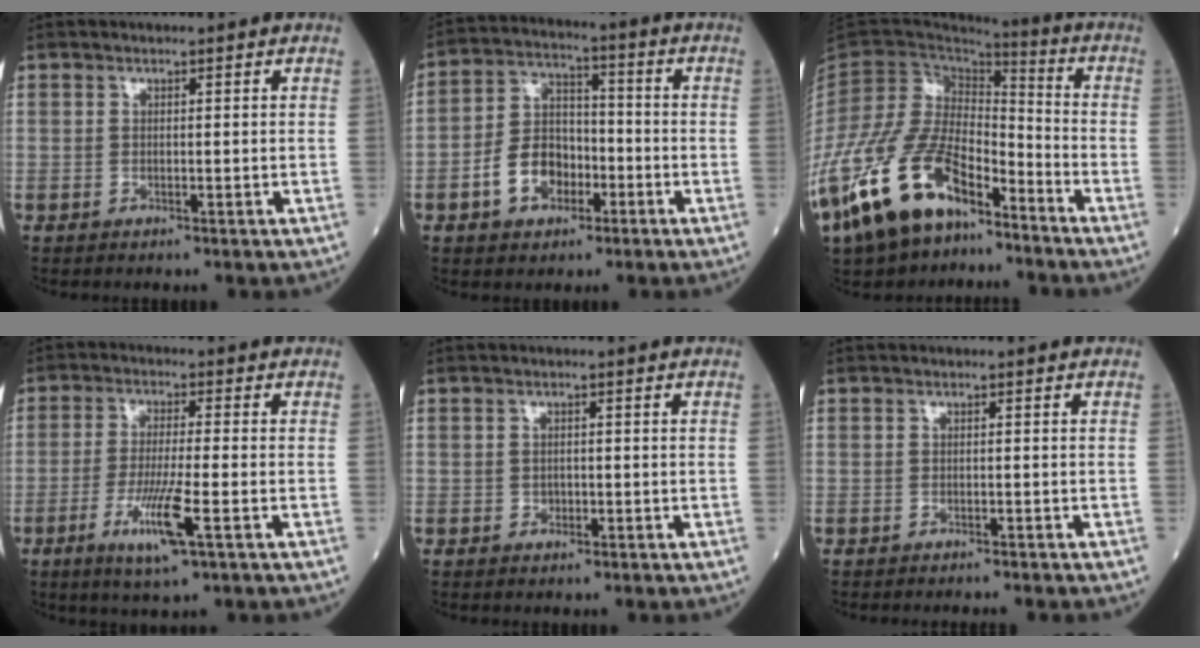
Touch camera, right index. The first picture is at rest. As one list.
[{"total": 8.6, "force": [-3.4, 5.9, 5.4], "torque": [-0.118, 0.022, -0.061]}, {"total": 19.2, "force": [-12.5, 8.5, 11.9], "torque": [-0.257, 0.004, -0.233]}, {"total": 7.8, "force": [-3.1, 0.0, 7.1], "torque": [-0.142, -0.020, -0.056]}, {"total": 0.9, "force": [-0.3, 0.7, 0.3], "torque": [-0.005, 0.003, -0.004]}, {"total": 2.5, "force": [-2.3, -0.1, 0.7], "torque": [-0.009, -0.002, -0.030]}]